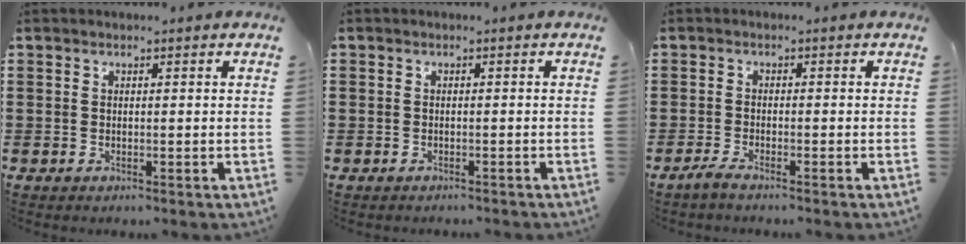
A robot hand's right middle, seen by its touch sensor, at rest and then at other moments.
{"total": 1.2, "force": [-0.9, 0.7, -0.1], "torque": [0.000, 0.005, -0.022]}
{"total": 1.8, "force": [-1.5, 0.2, 0.9], "torque": [-0.025, 0.001, -0.032]}